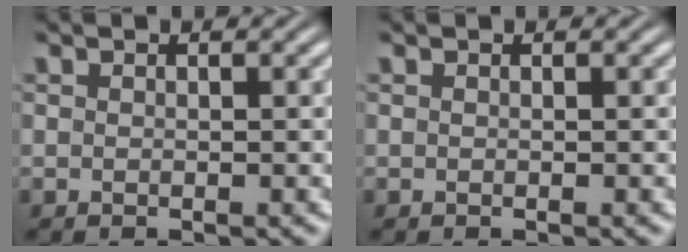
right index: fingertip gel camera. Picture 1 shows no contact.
{"total": 0.0}